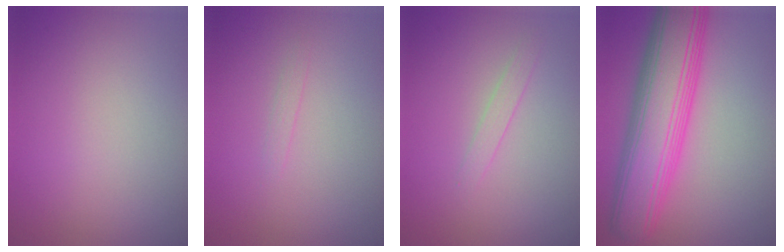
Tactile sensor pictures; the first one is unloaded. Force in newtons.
{"total": 0.5, "press": 0.5, "slide": 0.1}
{"total": 1.0, "press": 1.0, "slide": 0.1}
{"total": 9.8, "press": 9.8, "slide": 0.3}